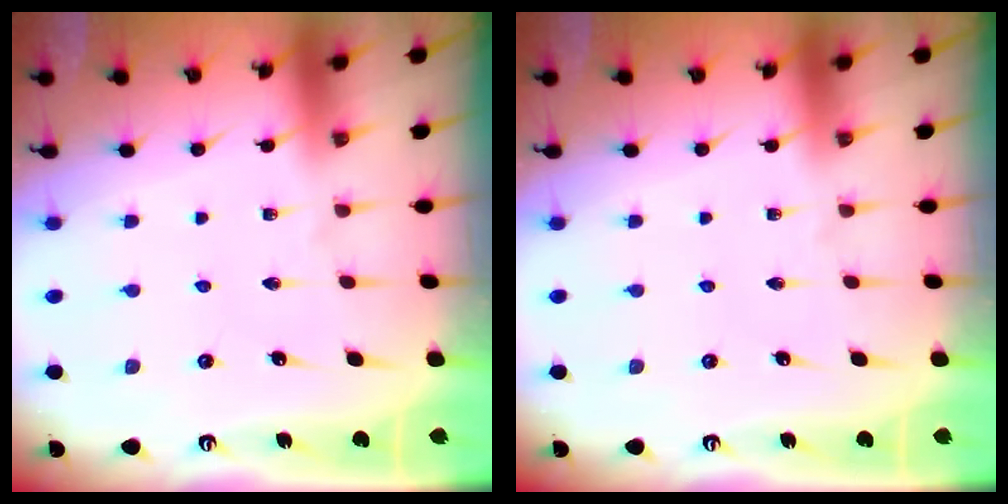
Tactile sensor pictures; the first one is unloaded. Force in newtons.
{"total": 0.0}